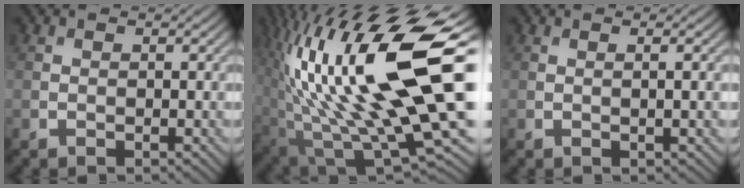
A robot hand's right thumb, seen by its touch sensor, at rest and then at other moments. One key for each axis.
{"total": 21.1, "fx": 3.3, "fy": 7.5, "fz": 19.4, "tx": -0.360, "ty": 0.003, "tz": 0.058}
{"total": 2.6, "fx": 0.2, "fy": 0.5, "fz": 2.5, "tx": -0.034, "ty": 0.008, "tz": 0.000}